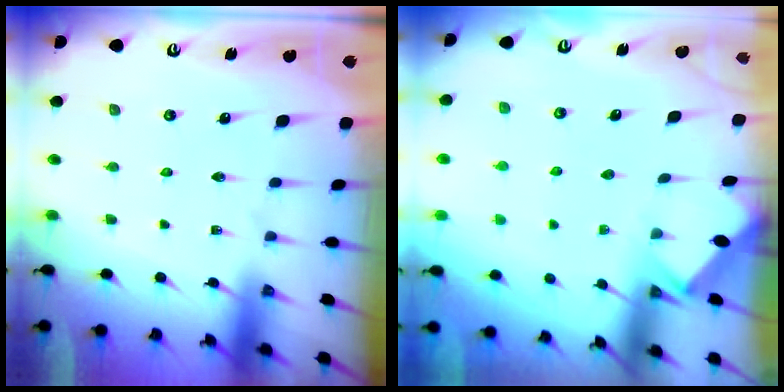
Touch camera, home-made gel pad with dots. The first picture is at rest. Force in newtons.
{"total": 2.5, "press": 2.4, "slide": 0.4}